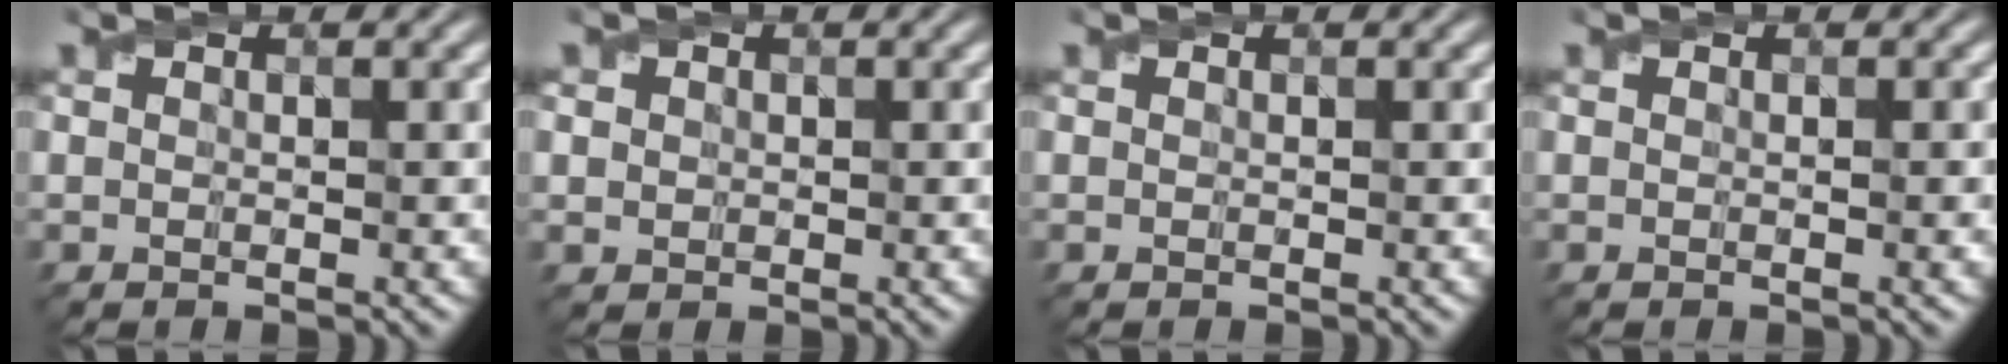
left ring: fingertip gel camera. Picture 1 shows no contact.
{"total": 1.1, "force": [0.2, 1.1, 0.3], "torque": [0.001, -0.004, 0.005]}
{"total": 0.0}
{"total": 1.2, "force": [-0.1, 0.3, 1.1], "torque": [-0.012, 0.001, -0.003]}